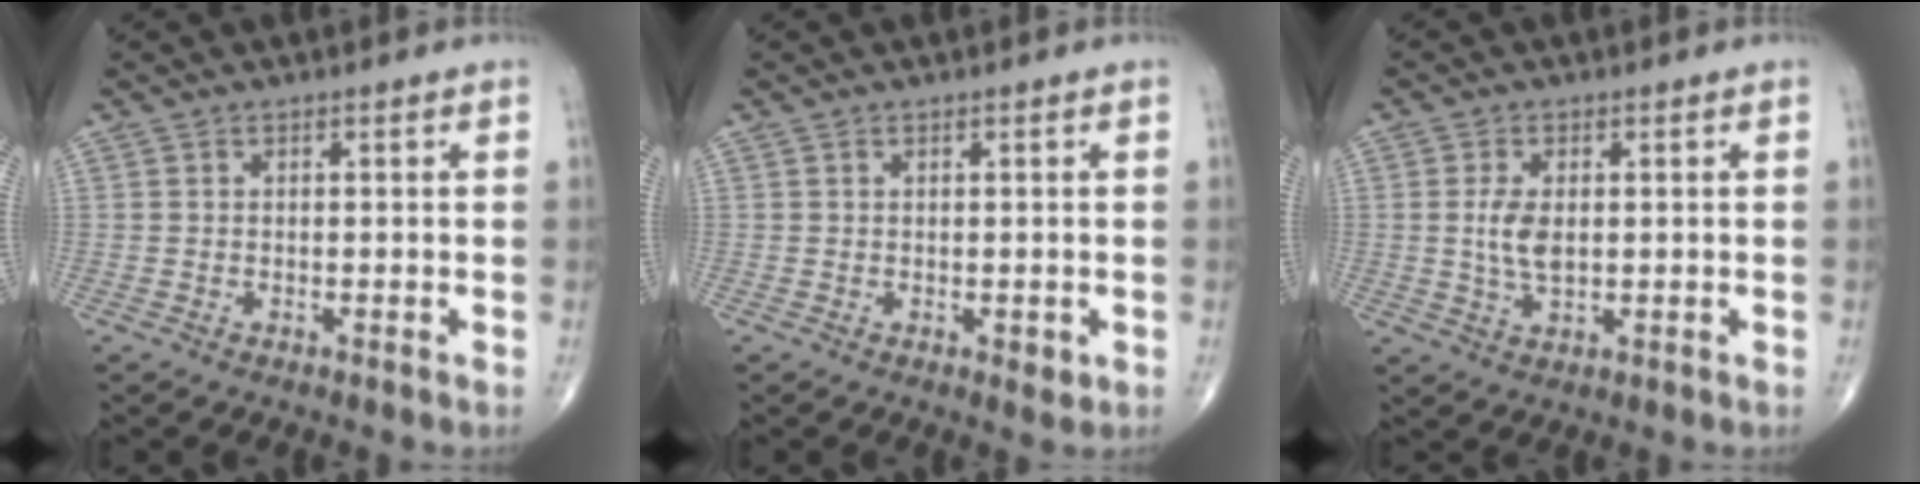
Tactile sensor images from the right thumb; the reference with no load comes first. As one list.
[{"total": 1.6, "force": [-0.1, 0.9, 1.3], "torque": [-0.012, -0.004, 0.000]}, {"total": 5.1, "force": [0.4, 2.7, 4.3], "torque": [-0.089, -0.005, 0.011]}]